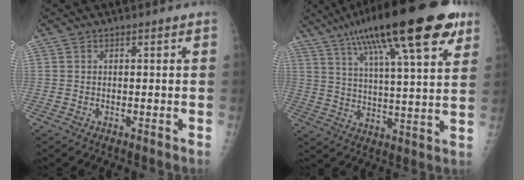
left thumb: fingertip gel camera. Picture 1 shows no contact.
{"total": 25.7, "force": [14.6, 6.1, 20.2], "torque": [-0.318, -0.012, 0.228]}